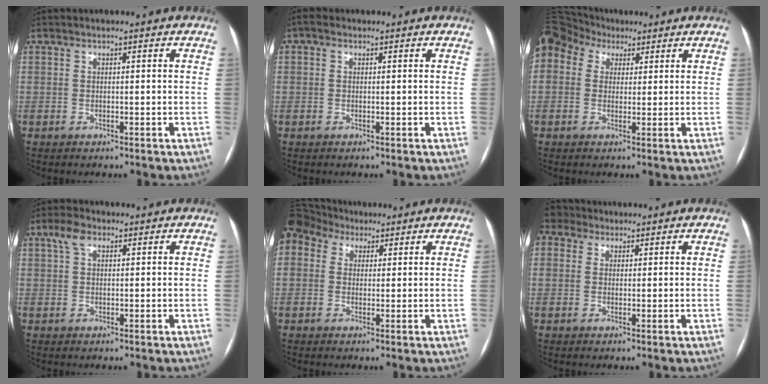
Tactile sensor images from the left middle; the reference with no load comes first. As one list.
[{"total": 0.9, "force": [-0.5, -0.5, -0.5], "torque": [0.007, -0.004, -0.011]}, {"total": 17.8, "force": [8.9, 13.5, 7.6], "torque": [-0.249, 0.104, 0.171]}, {"total": 3.0, "force": [1.6, 1.5, 2.1], "torque": [-0.049, 0.019, 0.033]}, {"total": 10.8, "force": [6.4, 7.8, 4.0], "torque": [-0.126, 0.061, 0.123]}, {"total": 3.1, "force": [2.5, 1.9, 0.1], "torque": [-0.015, 0.021, 0.055]}]